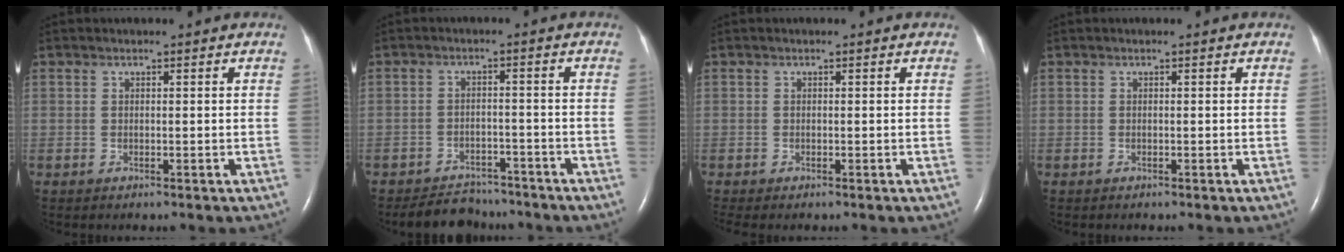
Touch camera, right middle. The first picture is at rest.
{"total": 6.1, "force": [-5.5, 2.4, 0.6], "torque": [-0.008, 0.001, -0.086]}
{"total": 1.1, "force": [-1.0, 0.0, 0.5], "torque": [-0.008, -0.002, -0.015]}
{"total": 0.0}